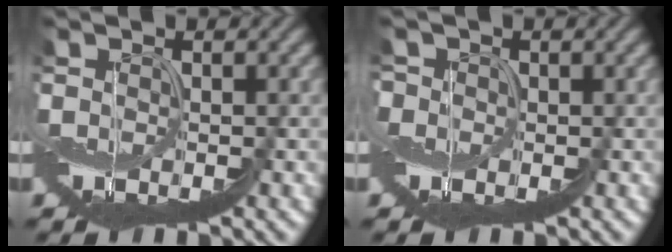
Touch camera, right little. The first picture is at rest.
{"total": 2.0, "force": [0.3, 1.9, 0.6], "torque": [-0.001, 0.017, -0.020]}